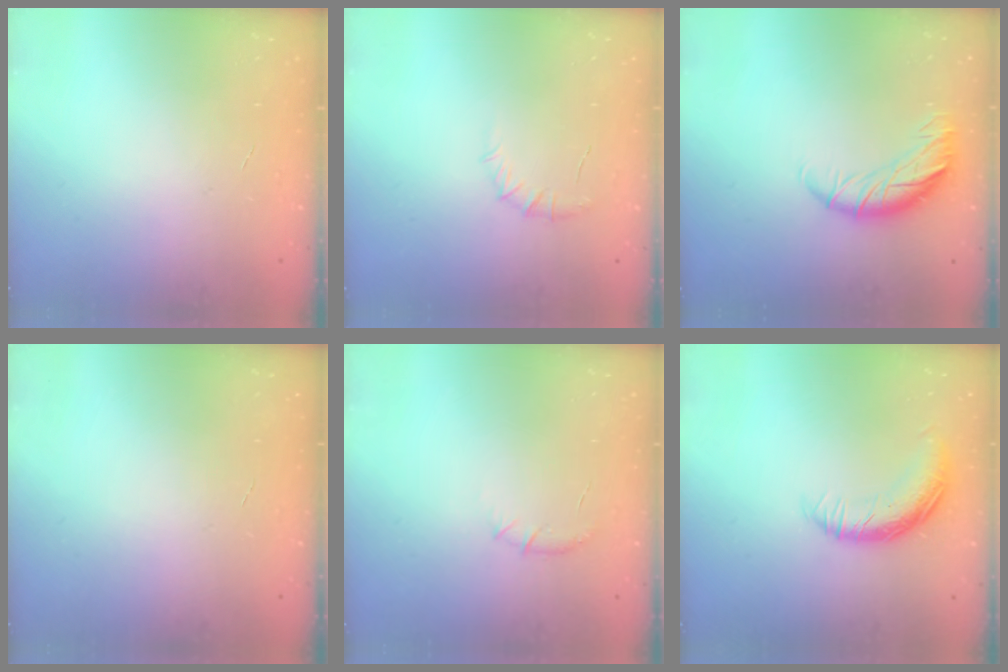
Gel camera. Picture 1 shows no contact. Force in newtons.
{"total": 5.8, "press": 5.5, "slide": 1.8}
{"total": 11.7, "press": 11.5, "slide": 2.0}
{"total": 0.0}
{"total": 5.7, "press": 5.6, "slide": 1.5}
{"total": 12.0, "press": 12.0, "slide": 0.6}